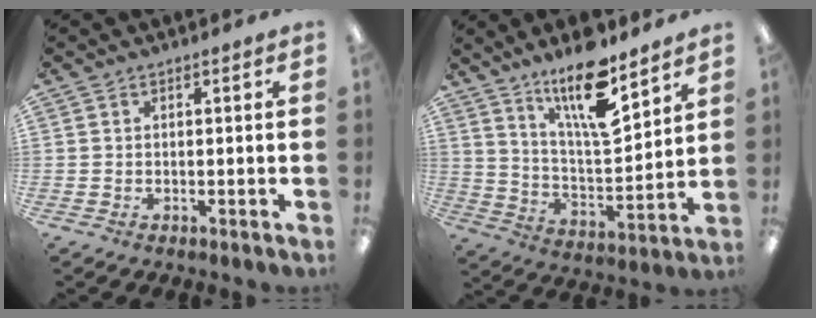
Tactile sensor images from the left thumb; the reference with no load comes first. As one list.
[{"total": 16.9, "force": [11.9, 5.0, 10.9], "torque": [-0.191, -0.065, 0.197]}]